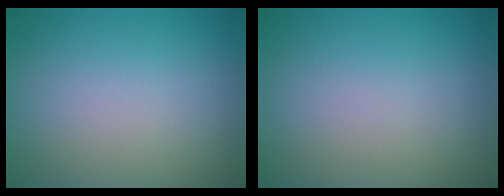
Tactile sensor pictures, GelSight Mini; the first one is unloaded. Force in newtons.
{"total": 0.0}